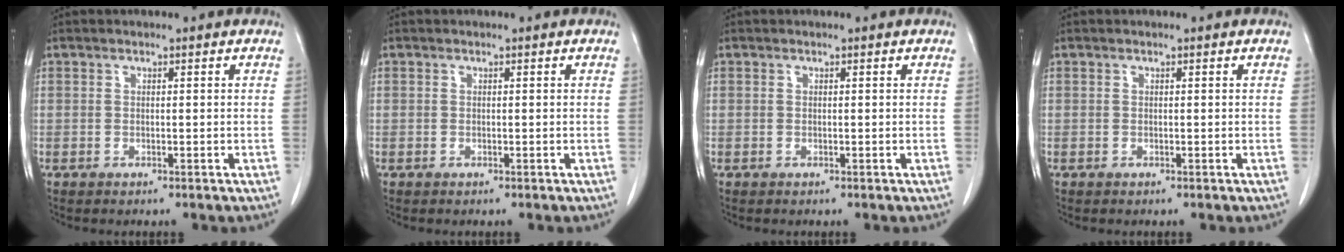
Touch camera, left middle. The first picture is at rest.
{"total": 0.0}
{"total": 0.0}
{"total": 0.0}